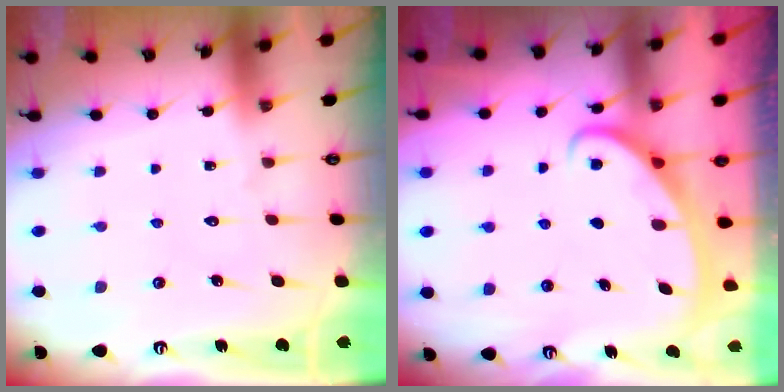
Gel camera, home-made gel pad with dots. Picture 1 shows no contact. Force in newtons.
{"total": 2.9, "press": 2.9, "slide": 0.3}